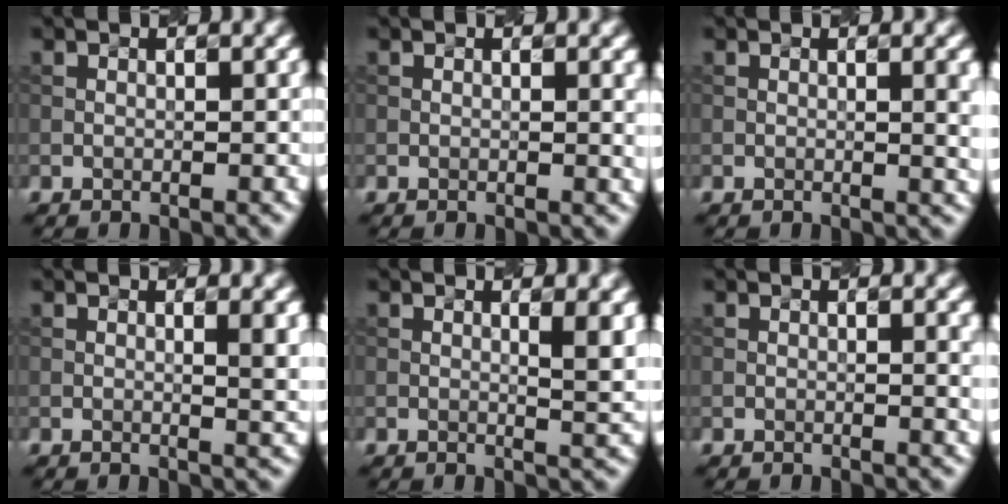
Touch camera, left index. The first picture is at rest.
{"total": 1.4, "force": [0.3, 0.5, 1.3], "torque": [-0.010, 0.004, 0.004]}
{"total": 3.1, "force": [0.3, 1.0, 2.9], "torque": [-0.025, 0.006, 0.009]}
{"total": 3.2, "force": [0.7, 1.0, 3.0], "torque": [-0.027, 0.002, 0.013]}
{"total": 3.6, "force": [0.9, 1.0, 3.3], "torque": [-0.036, -0.001, 0.019]}
{"total": 1.7, "force": [0.3, 0.6, 1.6], "torque": [-0.012, 0.004, 0.005]}